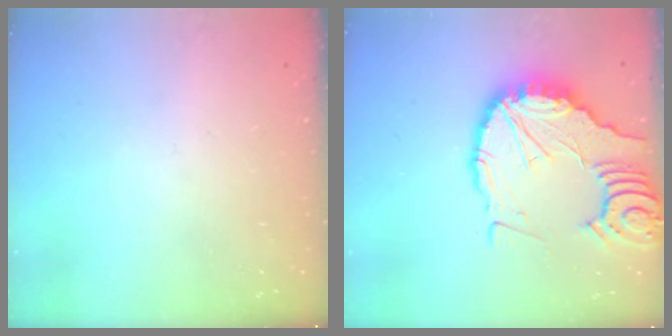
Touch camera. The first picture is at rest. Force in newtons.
{"total": 16.7, "press": 16.6, "slide": 1.8}